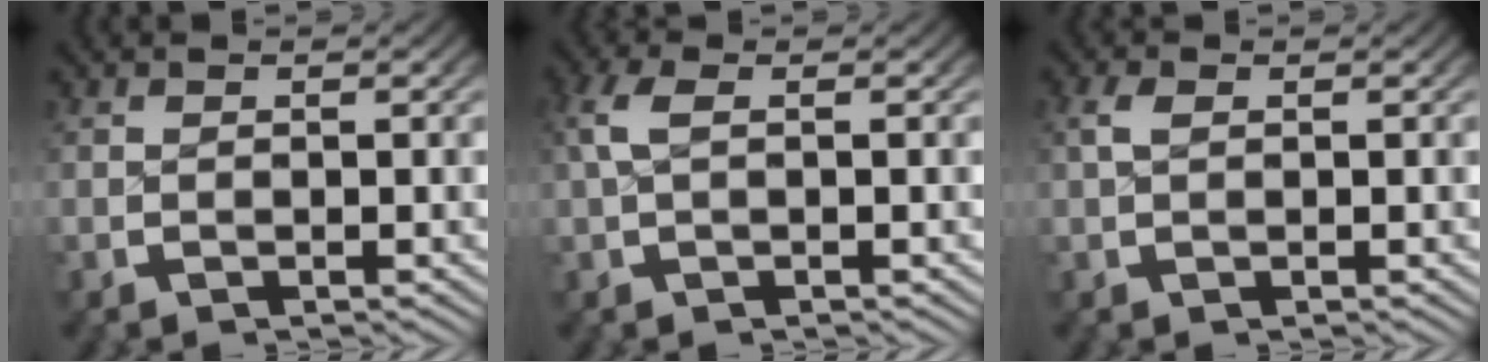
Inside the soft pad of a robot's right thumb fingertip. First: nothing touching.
{"total": 2.1, "force": [0.5, 0.7, 1.9], "torque": [-0.050, 0.006, 0.014]}
{"total": 1.2, "force": [0.5, 0.6, 0.9], "torque": [-0.025, 0.002, 0.013]}